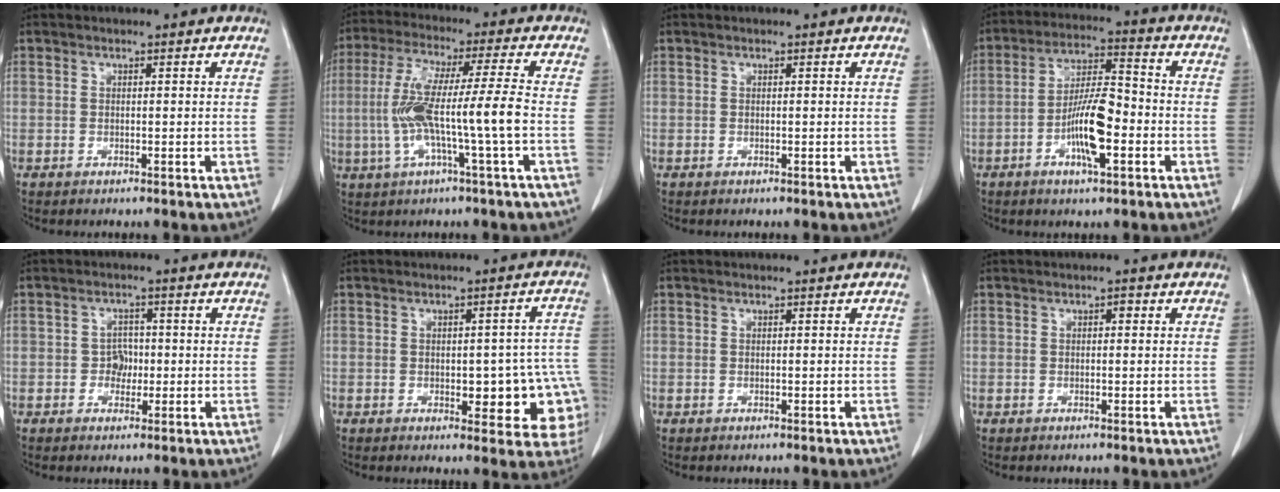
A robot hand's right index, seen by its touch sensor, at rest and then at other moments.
{"total": 11.7, "force": [-2.1, -0.7, 11.5], "torque": [-0.231, 0.012, -0.041]}
{"total": 0.0}
{"total": 10.0, "force": [-3.2, 2.2, 9.2], "torque": [-0.175, 0.005, -0.061]}
{"total": 2.6, "force": [-0.5, 2.1, 1.3], "torque": [-0.012, 0.008, -0.008]}
{"total": 12.2, "force": [-2.9, 5.0, 10.8], "torque": [-0.082, 0.026, -0.024]}
{"total": 0.0}
{"total": 0.7, "force": [0.1, 0.4, 0.6], "torque": [-0.006, 0.003, 0.000]}